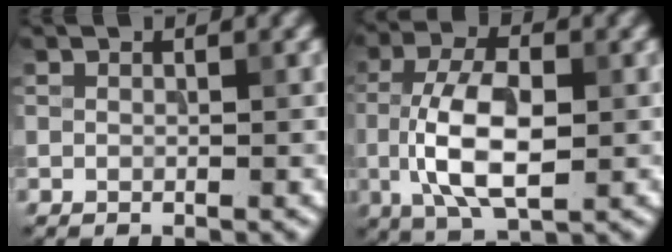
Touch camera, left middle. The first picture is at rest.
{"total": 7.8, "force": [-0.8, 3.7, 6.9], "torque": [-0.145, 0.001, -0.016]}